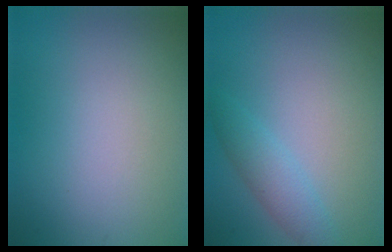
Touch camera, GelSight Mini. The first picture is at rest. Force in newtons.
{"total": 2.3, "press": 2.3, "slide": 0.2}